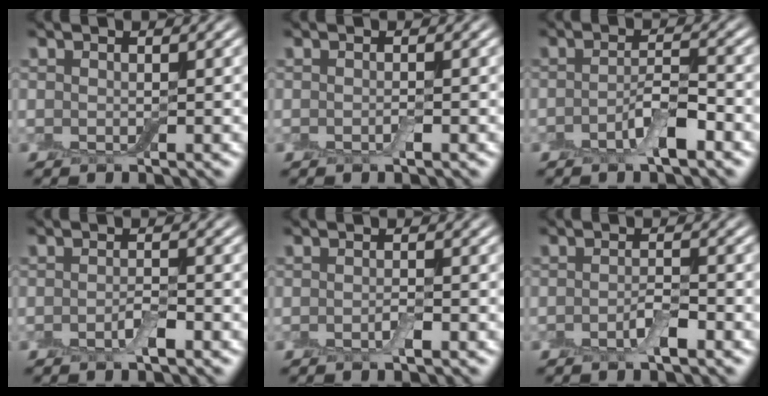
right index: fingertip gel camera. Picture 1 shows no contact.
{"total": 0.5, "force": [-0.3, 0.1, 0.4], "torque": [-0.009, 0.000, -0.004]}
{"total": 3.4, "force": [-1.8, 0.9, 2.7], "torque": [-0.050, 0.007, -0.036]}
{"total": 1.6, "force": [-0.8, 0.5, 1.3], "torque": [-0.026, -0.001, -0.017]}
{"total": 0.9, "force": [-0.5, 0.2, 0.8], "torque": [-0.015, -0.001, -0.008]}
{"total": 2.0, "force": [-1.0, 0.6, 1.6], "torque": [-0.030, 0.001, -0.020]}